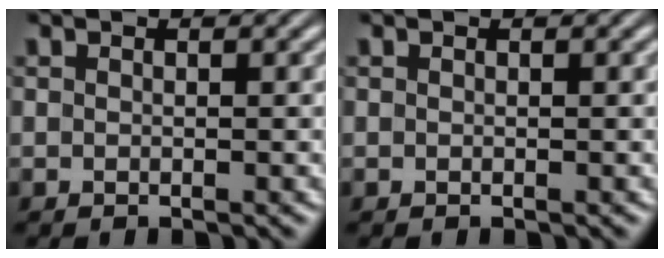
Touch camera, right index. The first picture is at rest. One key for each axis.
{"total": 0.0}